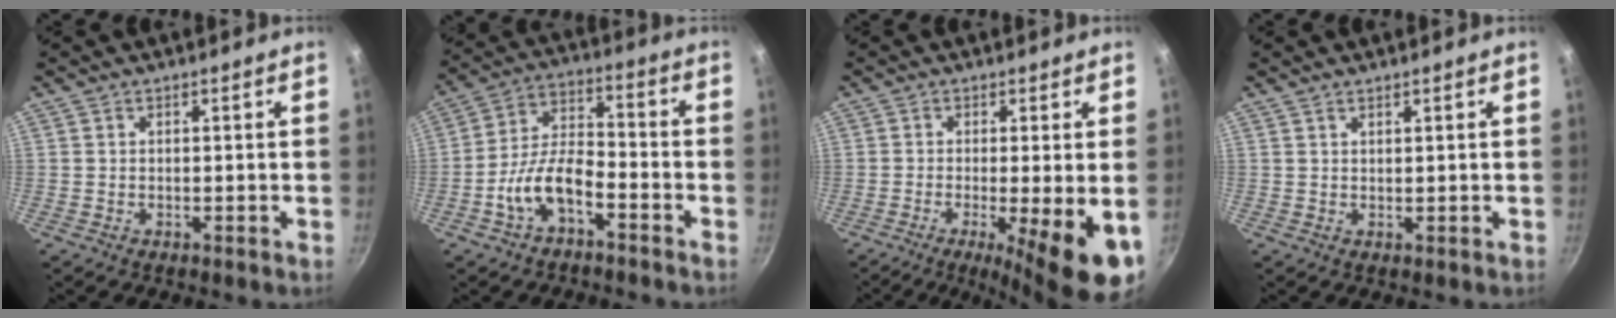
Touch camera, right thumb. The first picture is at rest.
{"total": 10.3, "force": [-5.1, 4.8, 7.6], "torque": [-0.130, 0.051, -0.100]}
{"total": 11.6, "force": [-3.3, 2.1, 10.9], "torque": [-0.155, -0.010, -0.045]}
{"total": 0.8, "force": [0.7, 0.0, 0.4], "torque": [-0.002, -0.010, 0.008]}